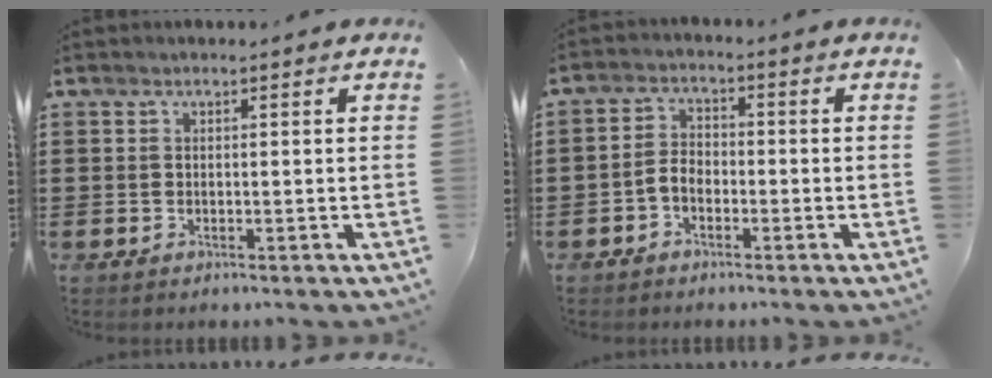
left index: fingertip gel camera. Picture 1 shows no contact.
{"total": 2.8, "force": [-1.6, 1.6, 1.7], "torque": [-0.047, 0.005, -0.037]}